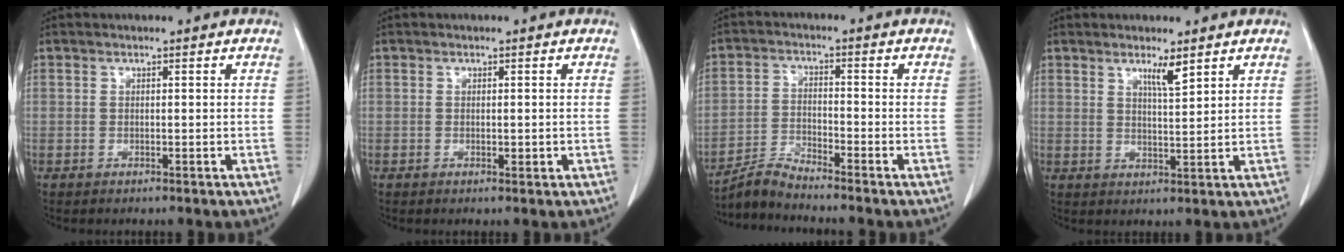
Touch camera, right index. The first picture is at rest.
{"total": 0.9, "force": [-0.2, 0.4, 0.8], "torque": [-0.013, -0.001, 0.000]}
{"total": 4.7, "force": [-4.6, -1.0, 0.6], "torque": [-0.020, -0.016, -0.092]}
{"total": 3.3, "force": [2.3, 0.1, 2.4], "torque": [-0.043, -0.006, 0.042]}